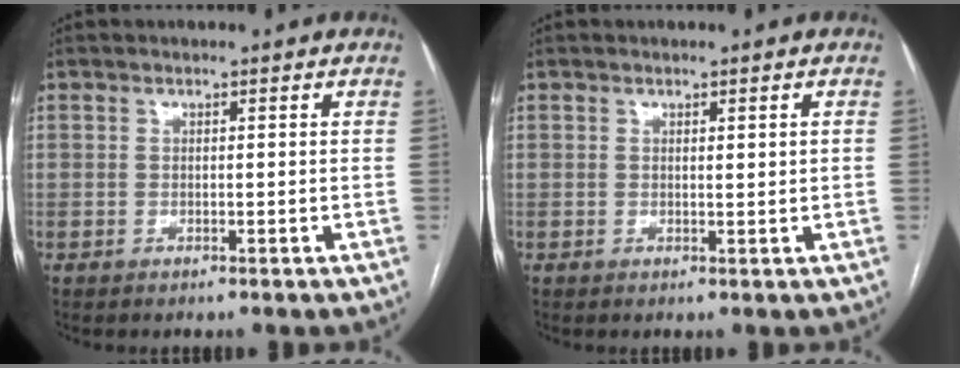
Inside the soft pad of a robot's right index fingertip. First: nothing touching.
{"total": 0.8, "force": [0.4, -0.1, 0.7], "torque": [-0.011, -0.002, 0.007]}